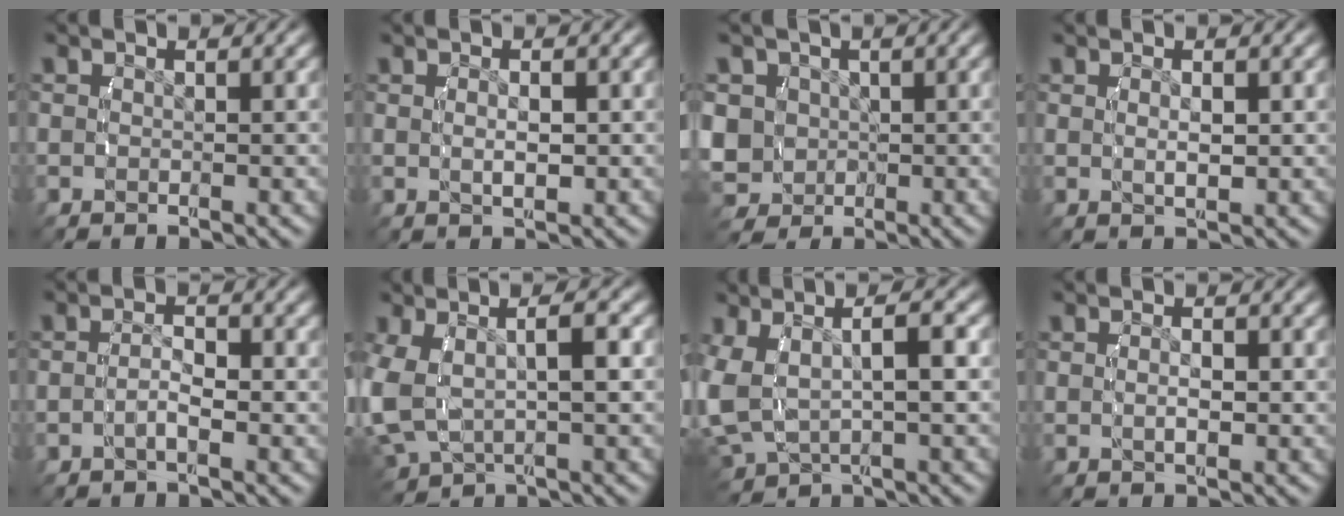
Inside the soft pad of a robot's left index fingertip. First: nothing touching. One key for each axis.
{"total": 1.8, "fx": 0.3, "fy": 0.5, "fz": 1.7, "tx": -0.026, "ty": -0.001, "tz": 0.008}
{"total": 9.3, "fx": -0.7, "fy": 8.6, "fz": 3.5, "tx": -0.096, "ty": -0.040, "tz": -0.003}
{"total": 1.6, "fx": 0.5, "fy": 0.3, "fz": 1.5, "tx": -0.021, "ty": -0.003, "tz": 0.014}
{"total": 1.6, "fx": -0.6, "fy": 0.3, "fz": 1.4, "tx": -0.028, "ty": -0.001, "tz": -0.011}
{"total": 7.4, "fx": 0.5, "fy": 5.2, "fz": 5.3, "tx": -0.129, "ty": -0.007, "tz": 0.021}
{"total": 8.5, "fx": 0.9, "fy": 6.1, "fz": 5.8, "tx": -0.137, "ty": -0.002, "tz": 0.023}
{"total": 1.4, "fx": 0.1, "fy": 0.3, "fz": 1.4, "tx": -0.023, "ty": -0.001, "tz": 0.003}